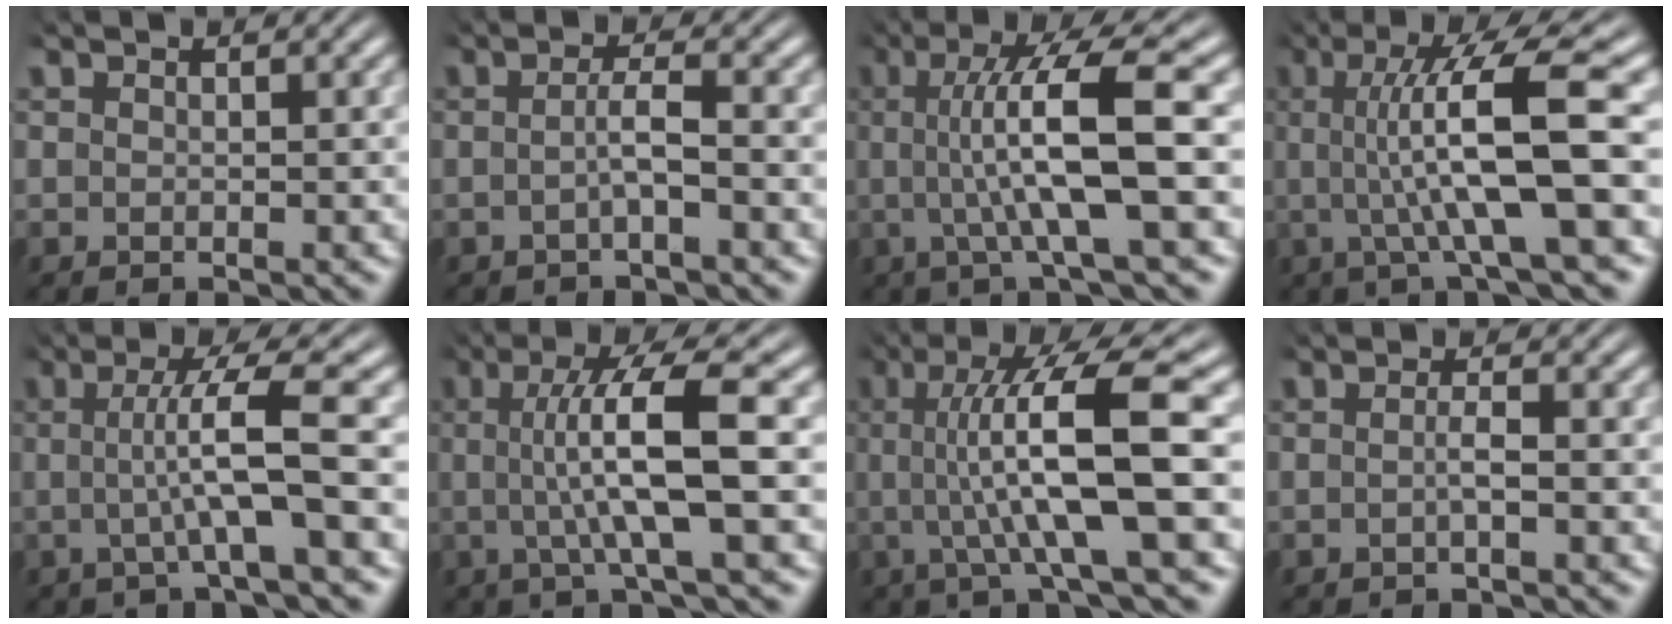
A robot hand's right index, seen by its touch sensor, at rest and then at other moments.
{"total": 2.1, "force": [-1.0, -0.3, 1.8], "torque": [-0.033, -0.001, -0.017]}
{"total": 7.9, "force": [1.4, 0.9, 7.8], "torque": [-0.134, 0.009, 0.020]}
{"total": 8.8, "force": [1.6, 1.3, 8.6], "torque": [-0.142, 0.014, 0.021]}
{"total": 4.7, "force": [0.5, 0.0, 4.7], "torque": [-0.077, 0.007, 0.006]}
{"total": 7.0, "force": [1.1, 0.5, 6.9], "torque": [-0.119, 0.006, 0.015]}
{"total": 9.6, "force": [1.7, 1.8, 9.2], "torque": [-0.153, 0.014, 0.023]}
{"total": 1.3, "force": [-0.7, -0.3, 1.1], "torque": [-0.023, -0.002, -0.012]}